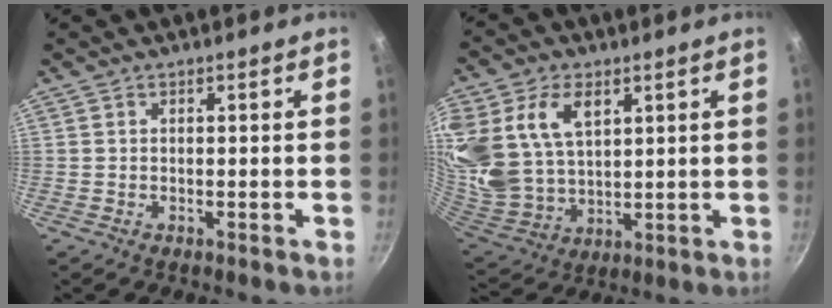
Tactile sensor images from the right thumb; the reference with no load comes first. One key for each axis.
{"total": 21.7, "fx": 8.2, "fy": 14.5, "fz": 14.0, "tx": -0.307, "ty": -0.010, "tz": 0.170}